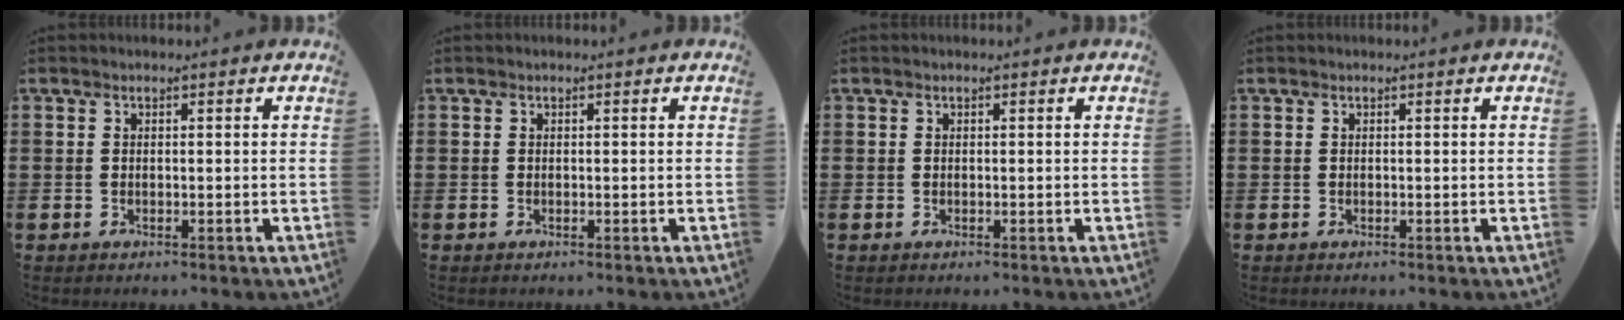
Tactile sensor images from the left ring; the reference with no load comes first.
{"total": 0.0}
{"total": 0.0}
{"total": 0.0}